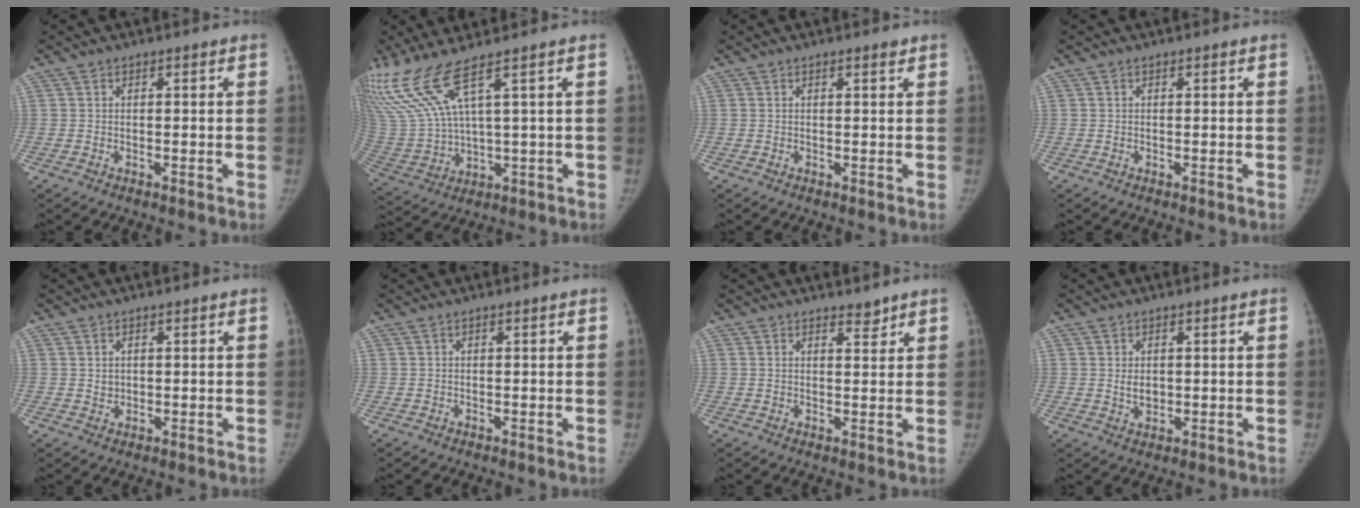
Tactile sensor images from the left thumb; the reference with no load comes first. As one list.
[{"total": 10.9, "force": [7.3, 0.7, 8.0], "torque": [-0.203, -0.030, 0.169]}, {"total": 0.6, "force": [0.5, 0.1, 0.3], "torque": [-0.001, -0.003, 0.007]}, {"total": 0.0}, {"total": 1.4, "force": [0.4, 1.2, 0.5], "torque": [-0.003, -0.003, 0.009]}, {"total": 0.0}, {"total": 1.8, "force": [1.7, 0.7, 0.3], "torque": [0.010, -0.015, 0.023]}, {"total": 2.7, "force": [0.4, 2.0, 1.8], "torque": [-0.022, -0.006, 0.011]}]